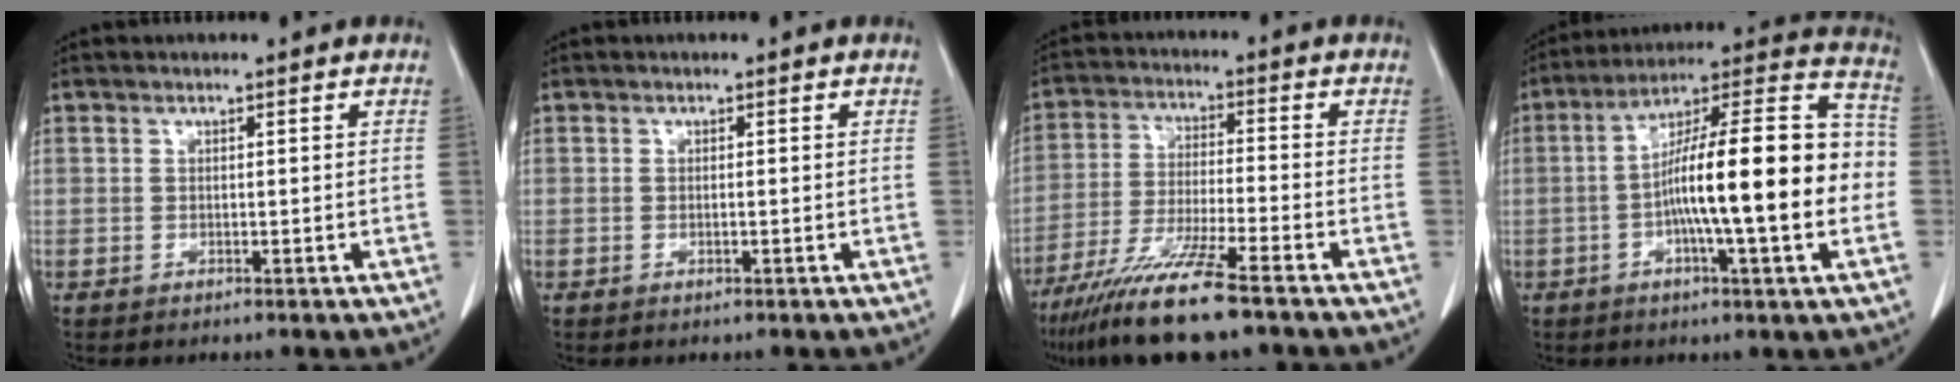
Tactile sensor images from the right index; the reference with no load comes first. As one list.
[{"total": 0.6, "force": [-0.1, 0.1, 0.6], "torque": [-0.014, -0.003, 0.000]}, {"total": 13.0, "force": [-9.3, 0.4, 9.0], "torque": [-0.176, -0.038, -0.165]}, {"total": 20.9, "force": [-2.6, 2.1, 20.7], "torque": [-0.307, 0.024, -0.046]}]